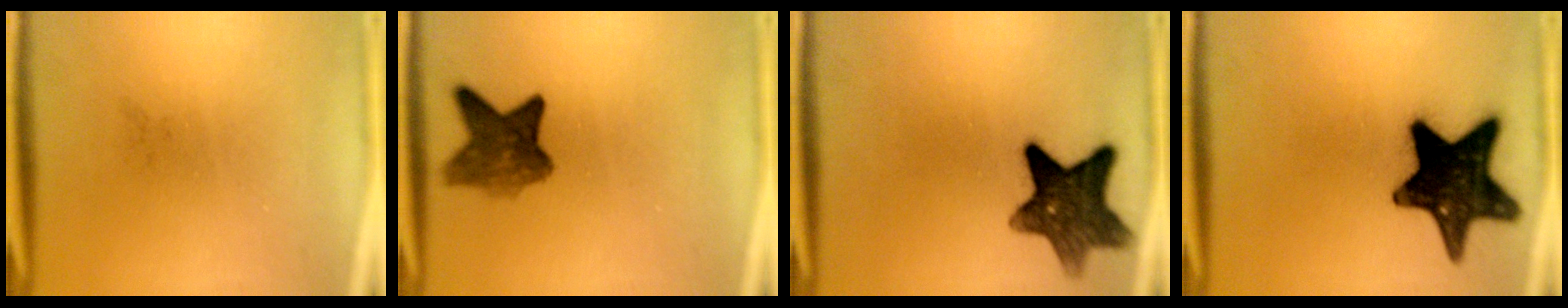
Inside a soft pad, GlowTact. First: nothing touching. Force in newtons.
{"total": 6.7}
{"total": 10.7}
{"total": 18.2}